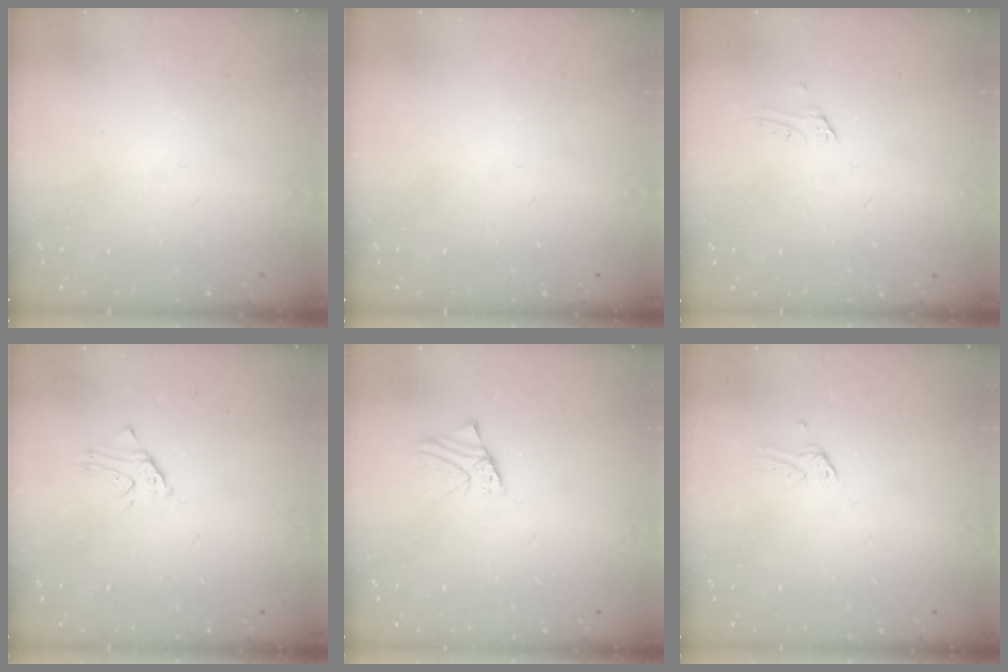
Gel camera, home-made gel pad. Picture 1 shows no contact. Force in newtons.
{"total": 0.0}
{"total": 1.4, "press": 1.4, "slide": 0.1}
{"total": 2.5, "press": 2.5, "slide": 0.2}
{"total": 2.1, "press": 2.1, "slide": 0.2}
{"total": 0.0}